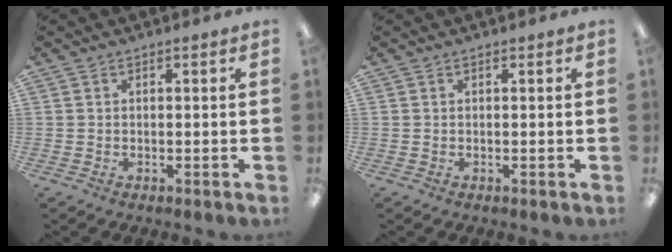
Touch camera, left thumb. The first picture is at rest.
{"total": 0.0}